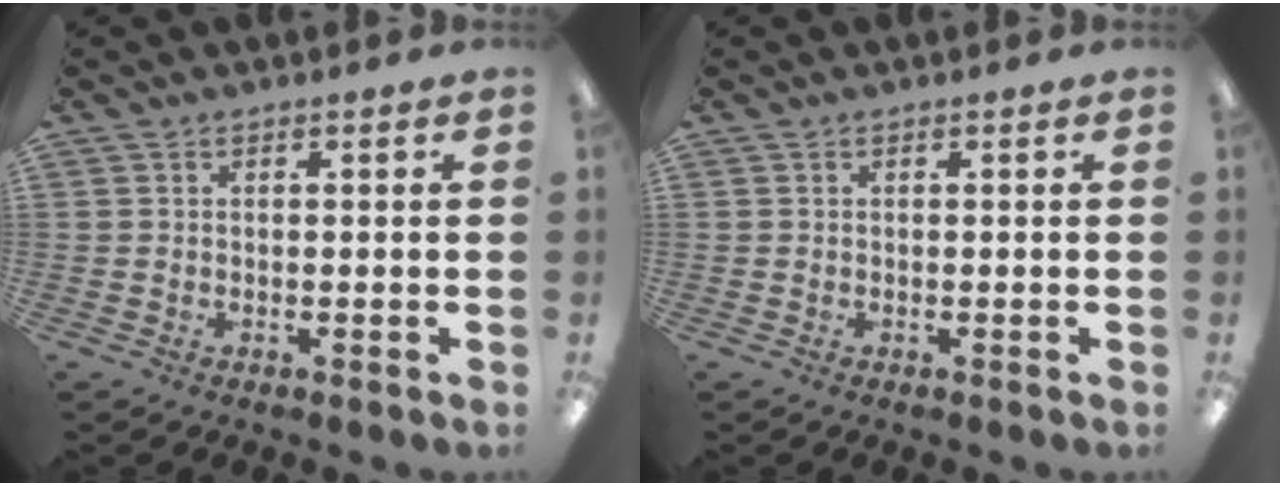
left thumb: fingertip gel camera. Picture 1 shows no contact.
{"total": 0.0}